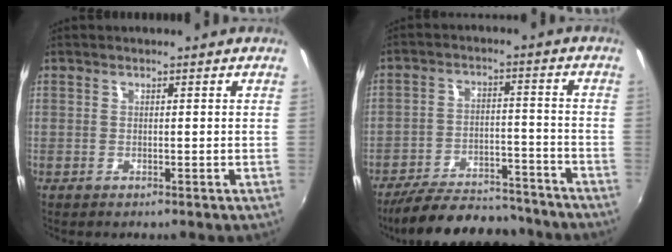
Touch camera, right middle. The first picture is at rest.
{"total": 18.1, "force": [-15.8, 5.5, 6.8], "torque": [-0.140, 0.004, -0.217]}